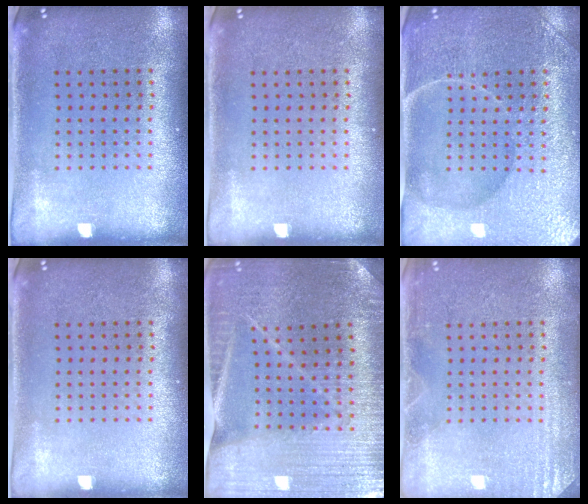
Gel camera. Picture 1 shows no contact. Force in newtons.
{"total": 0.0}
{"total": 4.6, "press": 4.4, "slide": 1.1}
{"total": 0.0}
{"total": 3.0, "press": 3.0, "slide": 0.2}
{"total": 2.6, "press": 2.5, "slide": 0.4}